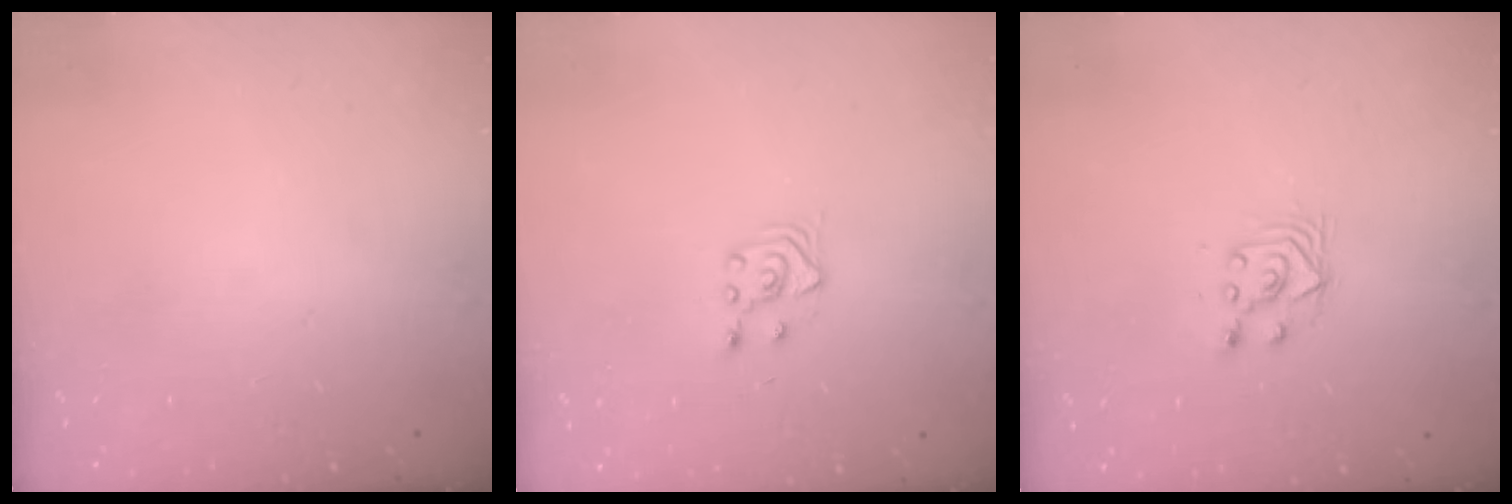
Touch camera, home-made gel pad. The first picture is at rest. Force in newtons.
{"total": 3.2, "press": 2.9, "slide": 1.4}
{"total": 4.1, "press": 3.9, "slide": 1.3}